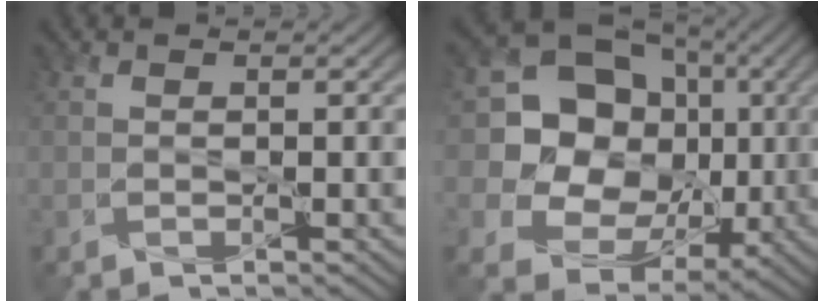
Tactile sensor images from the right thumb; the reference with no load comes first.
{"total": 16.8, "force": [2.3, 14.9, 7.6], "torque": [-0.200, 0.017, 0.043]}